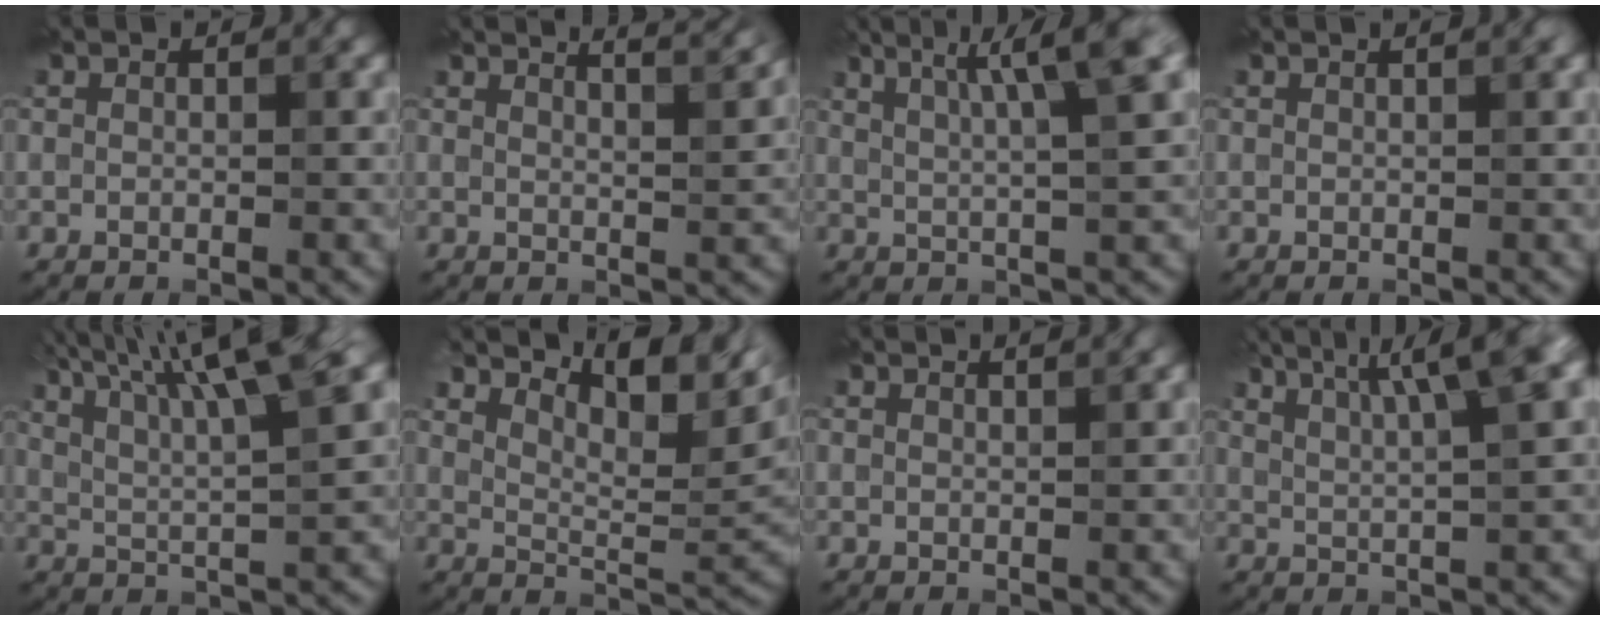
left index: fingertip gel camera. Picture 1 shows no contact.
{"total": 6.6, "force": [5.2, 1.9, 3.5], "torque": [-0.018, 0.037, 0.033]}
{"total": 6.9, "force": [3.4, 1.3, 5.9], "torque": [-0.072, 0.019, 0.050]}
{"total": 1.3, "force": [0.8, 0.4, 0.9], "torque": [-0.006, 0.002, 0.006]}
{"total": 11.6, "force": [6.5, 2.6, 9.2], "torque": [-0.133, 0.031, 0.087]}
{"total": 9.7, "force": [6.2, 3.2, 6.9], "torque": [-0.109, 0.014, 0.106]}
{"total": 2.0, "force": [1.7, 0.5, 0.9], "torque": [-0.001, 0.007, 0.006]}
{"total": 8.5, "force": [4.8, 1.9, 6.8], "torque": [-0.083, 0.033, 0.061]}